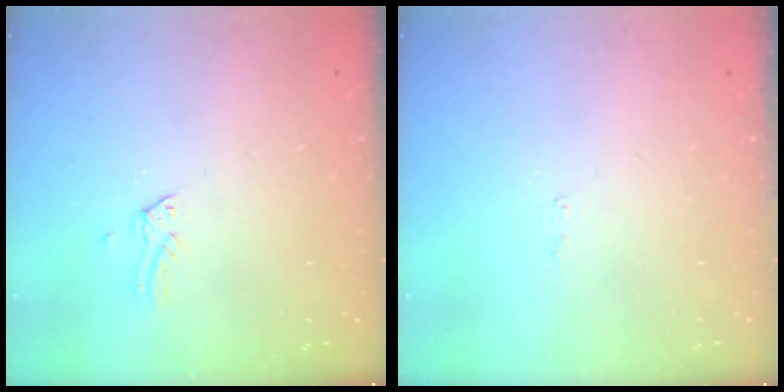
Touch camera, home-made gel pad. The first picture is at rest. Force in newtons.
{"total": 4.1, "press": 4.1, "slide": 0.0}